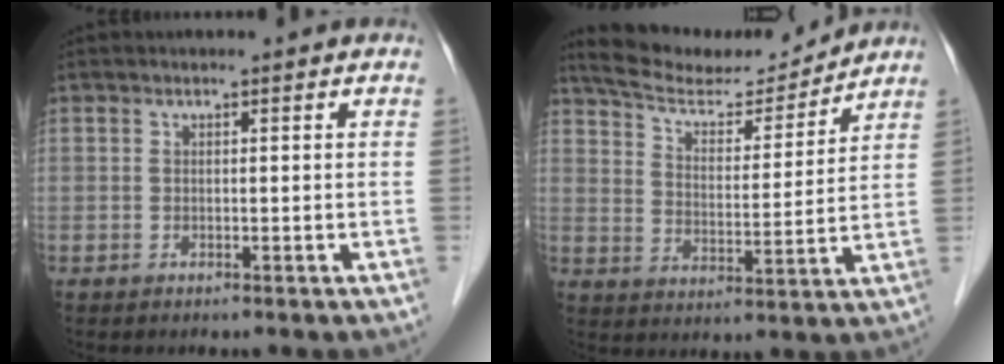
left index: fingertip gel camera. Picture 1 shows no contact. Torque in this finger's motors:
{"motor_torque": [0.54, -0.80, 0.06, 0.00]}